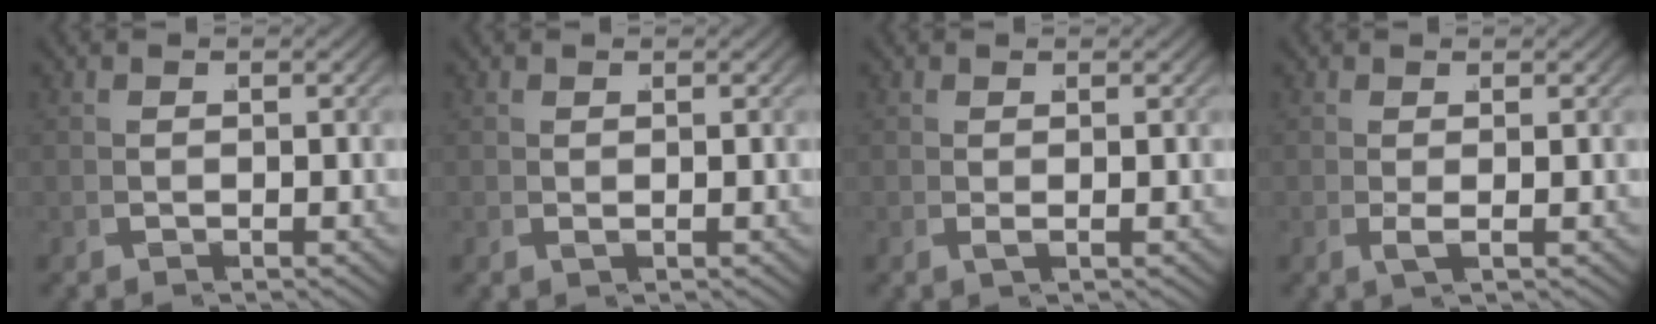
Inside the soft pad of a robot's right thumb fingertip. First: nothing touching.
{"total": 1.0, "force": [0.2, -0.9, -0.2], "torque": [0.012, 0.002, 0.006]}
{"total": 1.3, "force": [0.1, -1.3, -0.2], "torque": [0.014, 0.003, 0.004]}
{"total": 1.2, "force": [0.0, -1.1, 0.2], "torque": [0.001, 0.001, 0.002]}